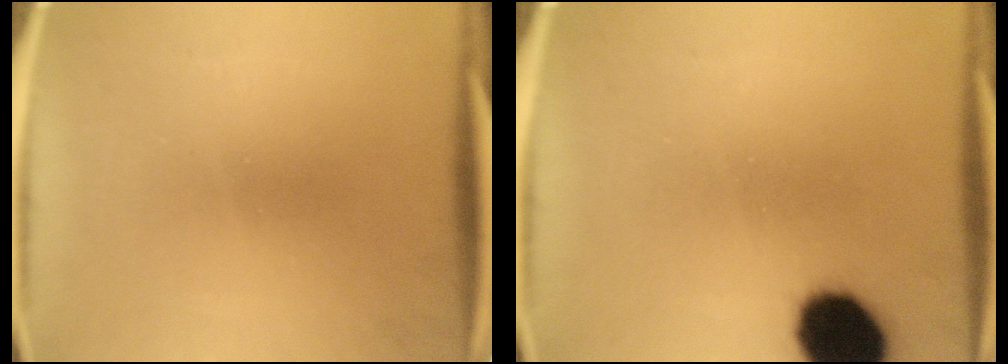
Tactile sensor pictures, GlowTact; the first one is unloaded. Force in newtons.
{"total": 14.0}